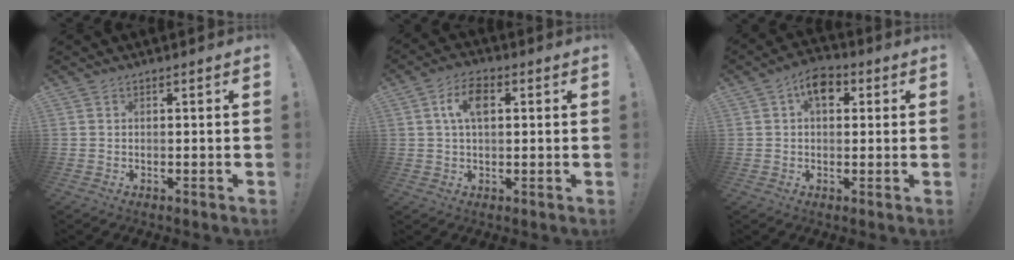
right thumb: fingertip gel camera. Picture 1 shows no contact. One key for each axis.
{"total": 7.9, "fx": 2.0, "fy": 4.5, "fz": 6.1, "tx": -0.095, "ty": 0.006, "tz": 0.035}
{"total": 7.4, "fx": 2.7, "fy": 4.7, "fz": 5.0, "tx": -0.070, "ty": 0.000, "tz": 0.048}